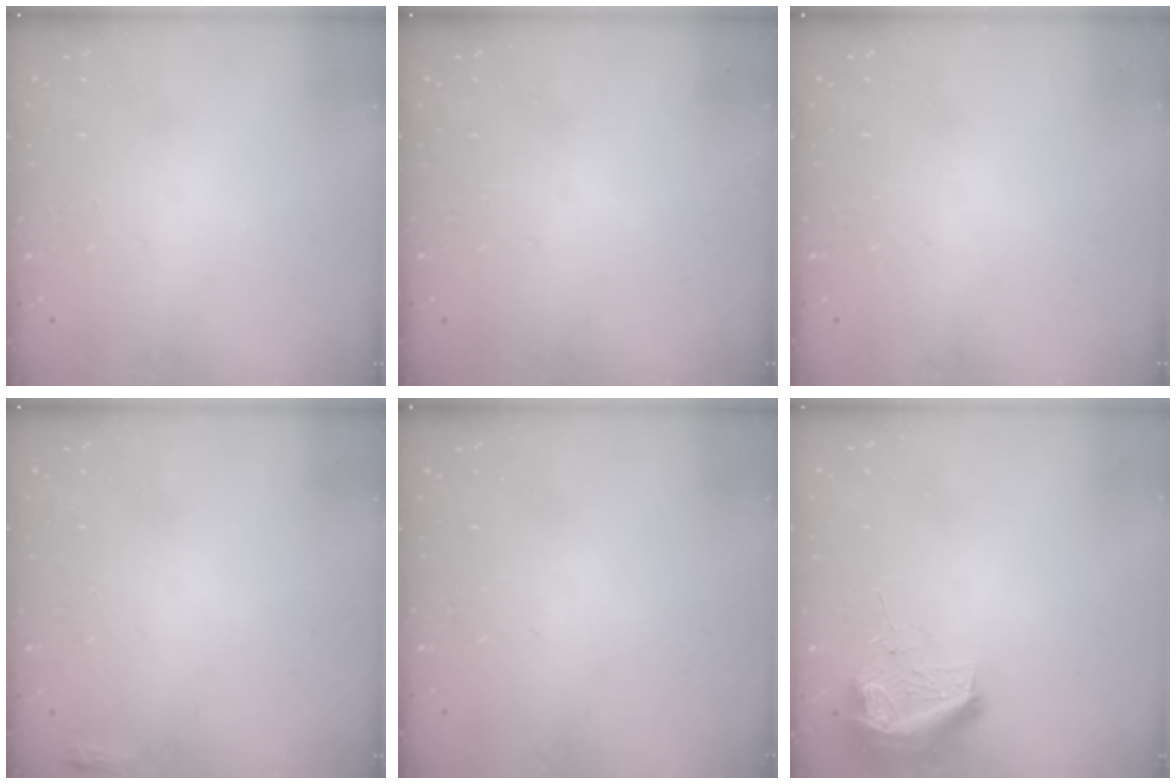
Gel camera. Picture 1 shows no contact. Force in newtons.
{"total": 0.0}
{"total": 0.0}
{"total": 3.2, "press": 2.9, "slide": 1.3}
{"total": 0.0}
{"total": 9.0, "press": 8.9, "slide": 1.1}